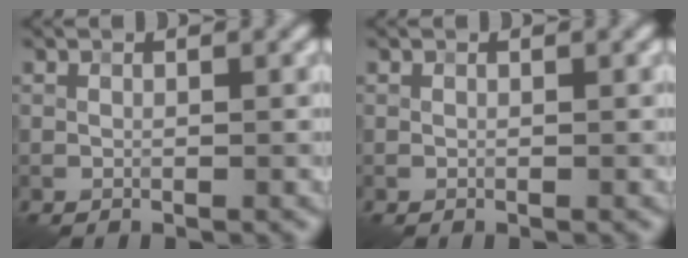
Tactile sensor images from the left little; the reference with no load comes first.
{"total": 0.0}